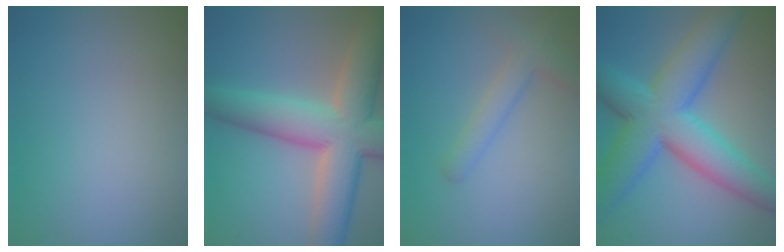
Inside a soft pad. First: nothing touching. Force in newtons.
{"total": 10.0, "press": 10.0, "slide": 0.6}
{"total": 2.2, "press": 2.2, "slide": 0.1}
{"total": 10.0, "press": 10.0, "slide": 0.3}